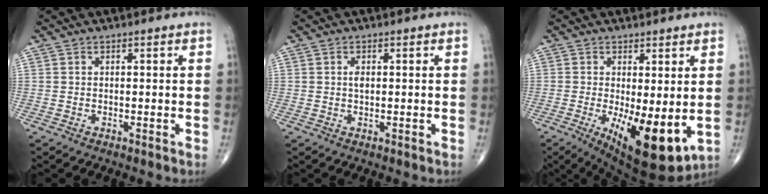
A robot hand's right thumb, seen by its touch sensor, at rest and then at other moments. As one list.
[{"total": 1.4, "force": [0.3, 0.7, 1.2], "torque": [-0.020, 0.000, 0.005]}, {"total": 12.9, "force": [-2.3, 4.7, 11.8], "torque": [-0.174, -0.029, -0.019]}]